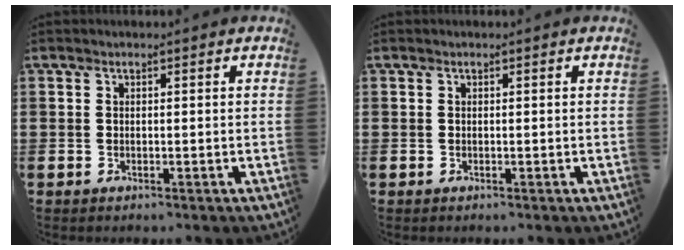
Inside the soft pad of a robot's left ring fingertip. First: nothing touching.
{"total": 0.0}